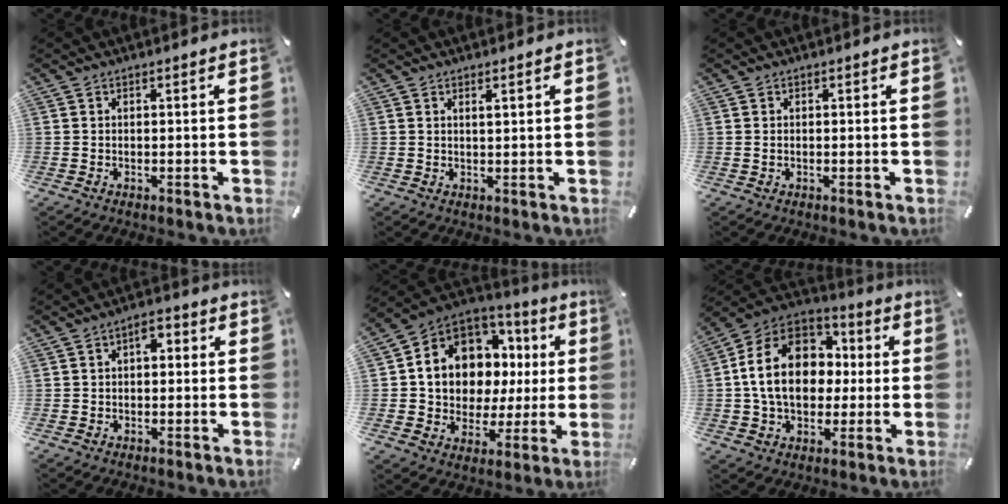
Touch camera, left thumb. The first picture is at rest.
{"total": 1.5, "force": [0.8, 0.2, 1.2], "torque": [-0.024, 0.000, 0.012]}
{"total": 0.5, "force": [0.0, 0.3, 0.5], "torque": [-0.009, 0.002, 0.000]}
{"total": 3.9, "force": [0.1, 2.7, 2.8], "torque": [-0.032, 0.006, -0.008]}
{"total": 11.5, "force": [3.7, 9.6, 5.1], "torque": [-0.099, -0.047, 0.075]}
{"total": 19.2, "force": [1.0, 14.9, 12.2], "torque": [-0.252, 0.014, 0.017]}